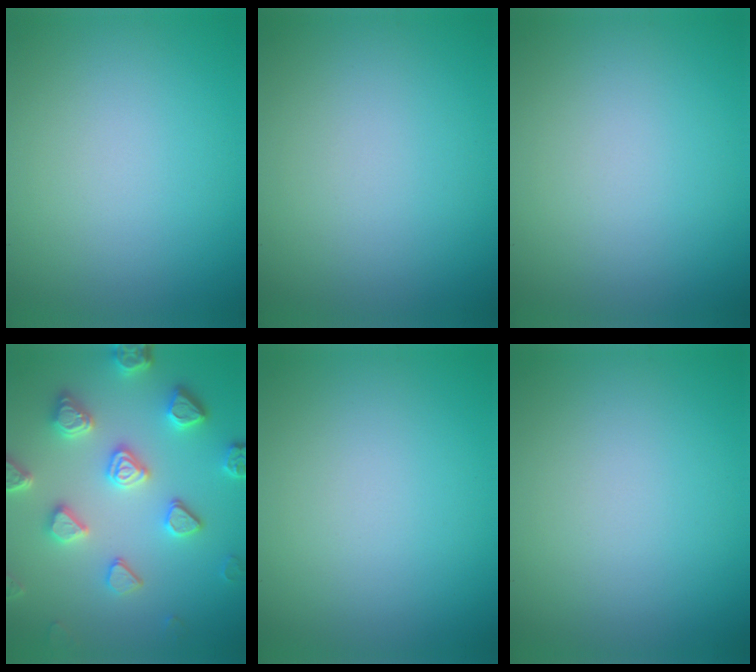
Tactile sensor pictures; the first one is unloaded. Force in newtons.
{"total": 0.0}
{"total": 0.0}
{"total": 5.4, "press": 4.9, "slide": 2.4}
{"total": 0.0}
{"total": 0.0}